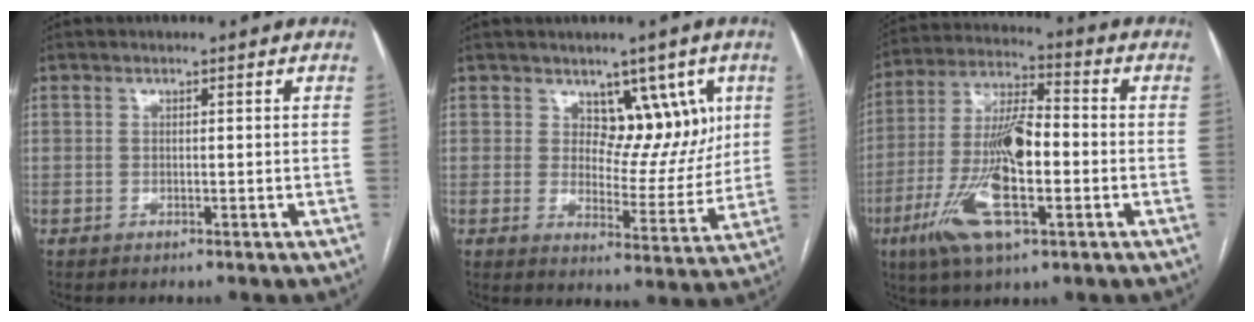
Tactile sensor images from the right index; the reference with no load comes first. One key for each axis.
{"total": 8.2, "fx": 4.0, "fy": 4.9, "fz": 5.3, "tx": -0.050, "ty": 0.000, "tz": 0.064}
{"total": 15.8, "fx": -4.4, "fy": 3.6, "fz": 14.8, "tx": -0.301, "ty": -0.005, "tz": -0.079}